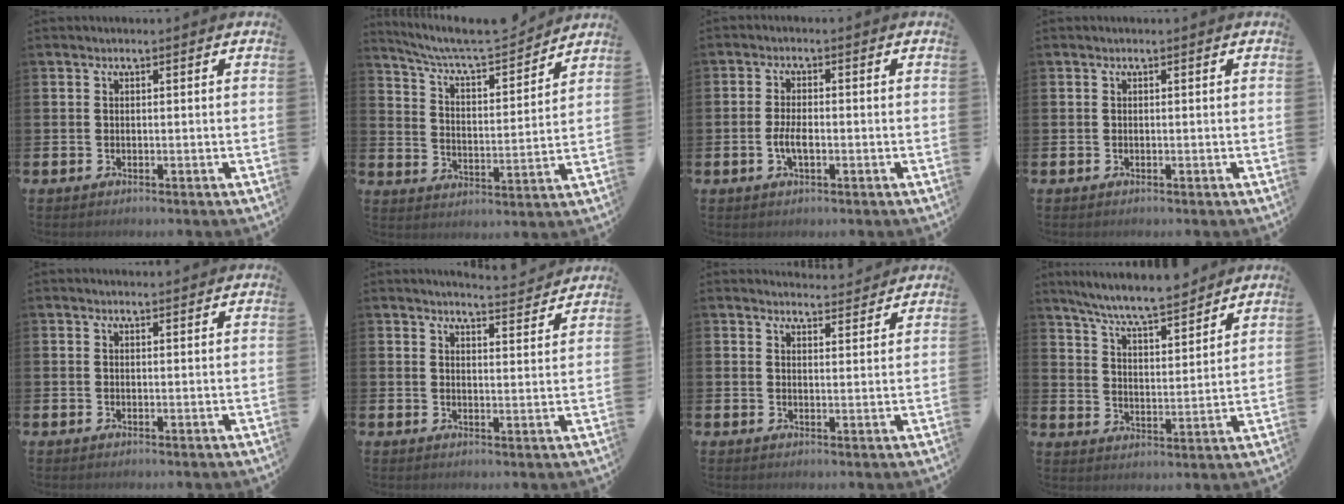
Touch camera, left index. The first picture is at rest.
{"total": 8.0, "force": [7.5, 1.0, 2.6], "torque": [-0.085, -0.053, 0.130]}
{"total": 3.0, "force": [-0.7, 1.3, 2.7], "torque": [-0.046, 0.001, -0.014]}
{"total": 0.0}
{"total": 0.7, "force": [0.7, 0.0, 0.1], "torque": [0.007, -0.004, 0.011]}
{"total": 4.3, "force": [4.2, -0.1, 0.4], "torque": [-0.007, -0.032, 0.073]}
{"total": 3.4, "force": [3.4, 0.4, 0.0], "torque": [0.004, -0.024, 0.059]}
{"total": 7.6, "force": [7.2, 0.4, 2.5], "torque": [-0.078, -0.043, 0.129]}